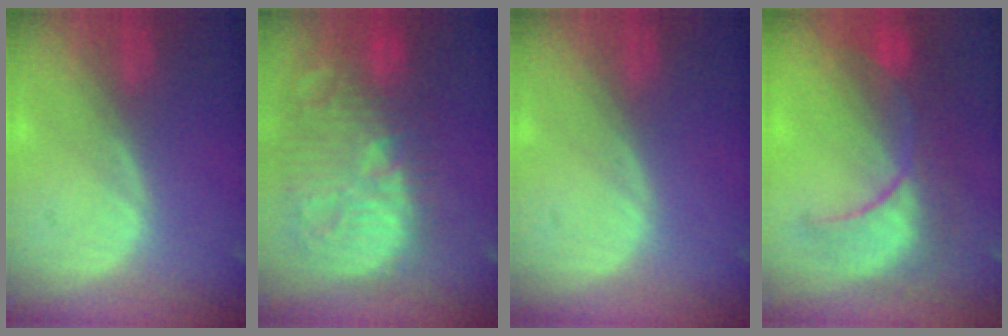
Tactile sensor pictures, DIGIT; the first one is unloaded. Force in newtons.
{"total": 15.0, "press": 13.0, "slide": 7.4}
{"total": 0.0}
{"total": 9.0, "press": 8.8, "slide": 2.0}